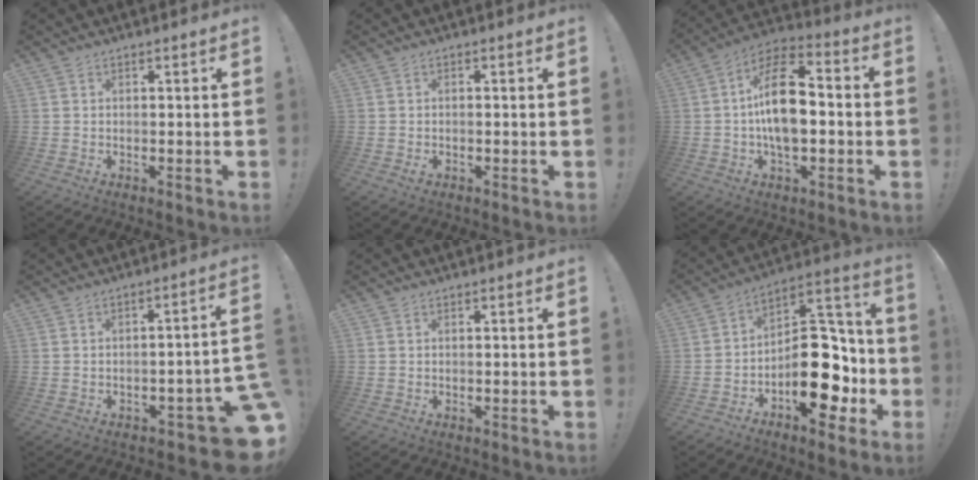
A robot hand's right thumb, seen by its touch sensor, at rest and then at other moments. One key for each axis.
{"total": 1.0, "fx": -0.7, "fy": 0.4, "fz": 0.6, "tx": -0.006, "ty": 0.000, "tz": -0.012}
{"total": 16.7, "fx": -1.1, "fy": 9.0, "fz": 14.0, "tx": -0.241, "ty": 0.017, "tz": -0.022}
{"total": 8.9, "fx": -4.5, "fy": 2.8, "fz": 7.2, "tx": -0.076, "ty": 0.016, "tz": -0.073}
{"total": 0.0}
{"total": 20.4, "fx": -6.3, "fy": 11.8, "fz": 15.4, "tx": -0.186, "ty": 0.048, "tz": -0.078}